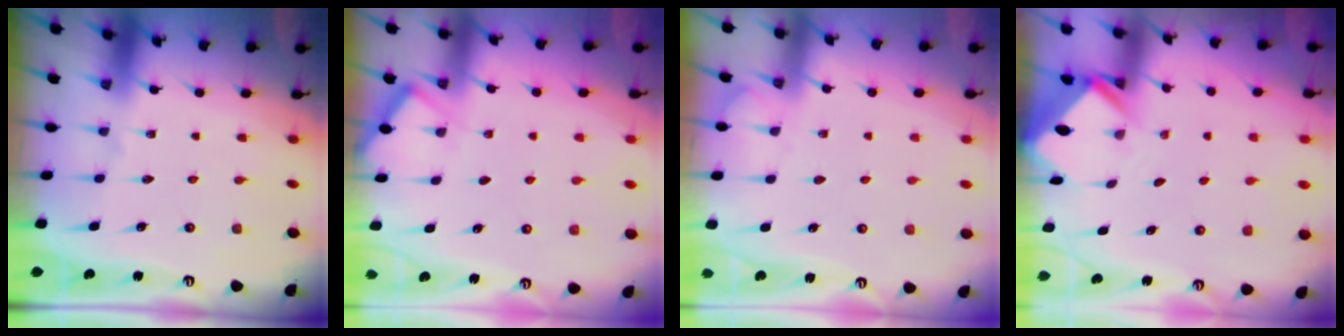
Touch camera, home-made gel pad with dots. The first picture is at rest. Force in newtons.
{"total": 3.1, "press": 3.1, "slide": 0.5}
{"total": 3.8, "press": 3.8, "slide": 0.6}
{"total": 2.3, "press": 2.3, "slide": 0.1}